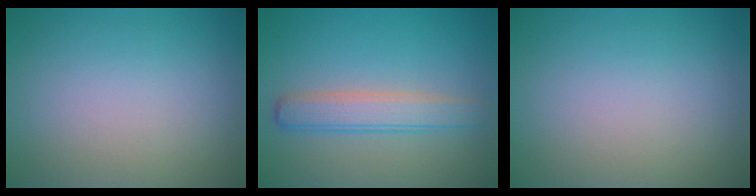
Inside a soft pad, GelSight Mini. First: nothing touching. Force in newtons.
{"total": 3.3, "press": 3.2, "slide": 0.3}
{"total": 0.0}